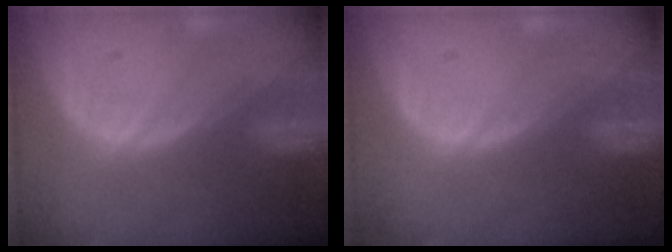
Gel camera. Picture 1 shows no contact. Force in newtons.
{"total": 0.0}